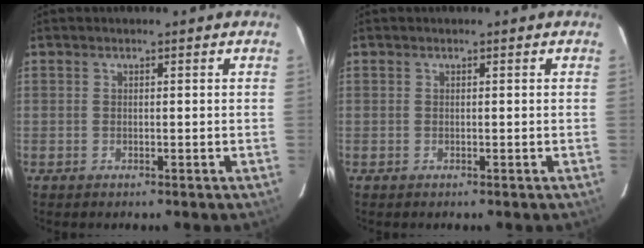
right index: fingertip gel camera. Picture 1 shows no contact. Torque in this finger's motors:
{"motor_torque": [0.00, 0.00, 0.00, 0.00]}